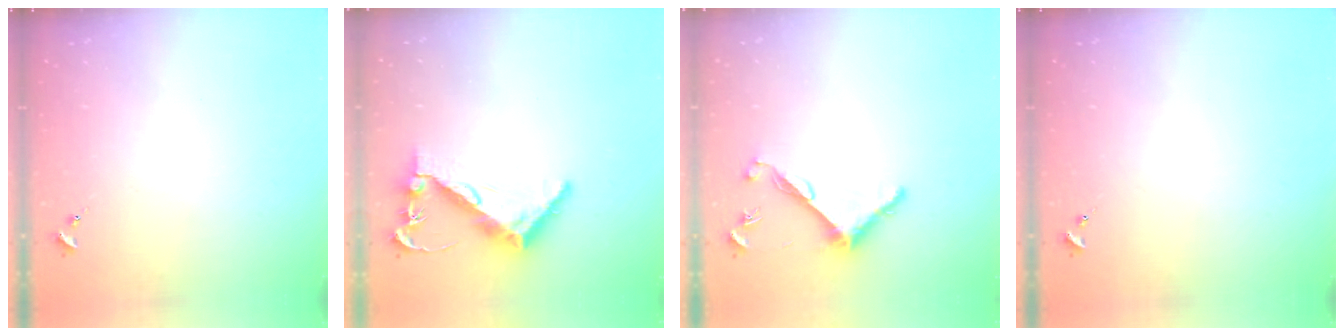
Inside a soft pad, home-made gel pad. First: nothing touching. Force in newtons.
{"total": 9.7, "press": 9.6, "slide": 1.0}
{"total": 7.5, "press": 7.5, "slide": 0.5}
{"total": 0.0}